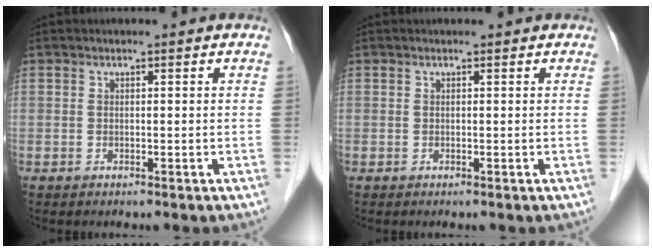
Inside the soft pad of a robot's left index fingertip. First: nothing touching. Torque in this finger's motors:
{"motor_torque": [-0.02, 0.00, 0.00, 0.00]}